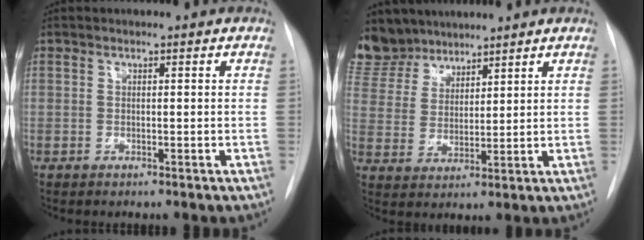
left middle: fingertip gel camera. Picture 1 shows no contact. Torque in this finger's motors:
{"motor_torque": [1.08, -1.06, 1.05, 0.07]}